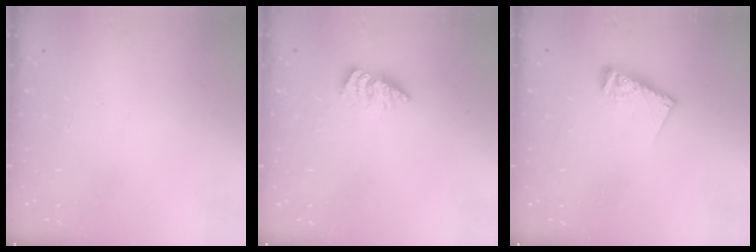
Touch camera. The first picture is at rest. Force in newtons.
{"total": 2.3, "press": 2.3, "slide": 0.3}
{"total": 8.3, "press": 8.2, "slide": 1.2}